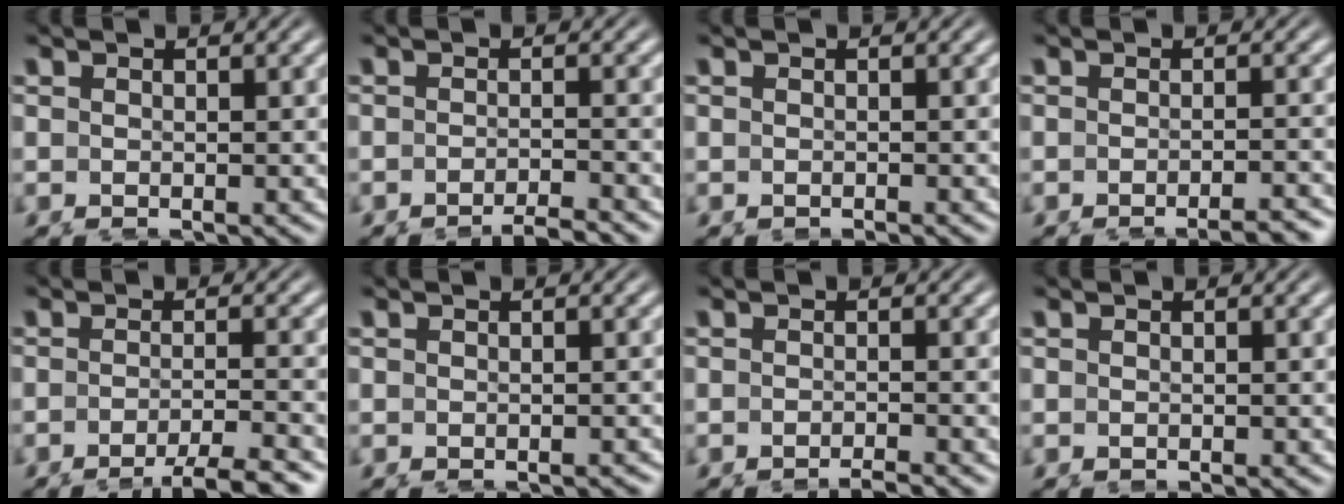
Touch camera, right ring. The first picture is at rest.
{"total": 2.5, "force": [-2.4, -0.3, 0.8], "torque": [-0.009, -0.003, -0.041]}
{"total": 0.8, "force": [-0.8, -0.1, 0.2], "torque": [-0.004, -0.003, -0.009]}
{"total": 2.8, "force": [-2.6, 0.0, 1.1], "torque": [-0.005, 0.002, -0.042]}
{"total": 4.9, "force": [-3.9, 0.5, 3.0], "torque": [-0.032, -0.006, -0.061]}
{"total": 0.7, "force": [-0.7, 0.0, 0.1], "torque": [-0.003, -0.001, -0.008]}
{"total": 1.7, "force": [-1.6, -0.3, 0.4], "torque": [-0.004, -0.002, -0.028]}
{"total": 0.6, "force": [-0.5, 0.1, 0.2], "torque": [-0.004, -0.002, -0.005]}